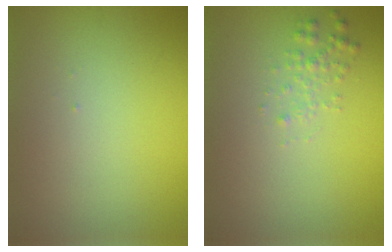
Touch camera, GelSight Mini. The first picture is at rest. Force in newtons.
{"total": 1.3, "press": 1.3, "slide": 0.0}